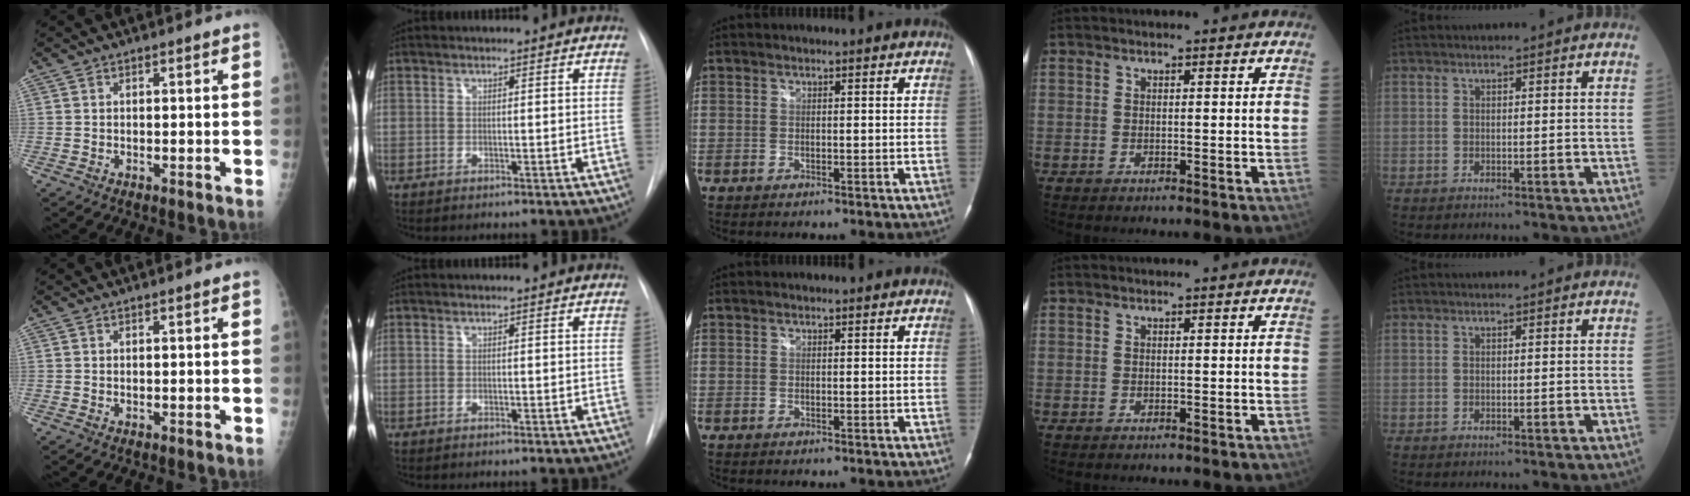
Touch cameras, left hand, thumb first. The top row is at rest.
{}